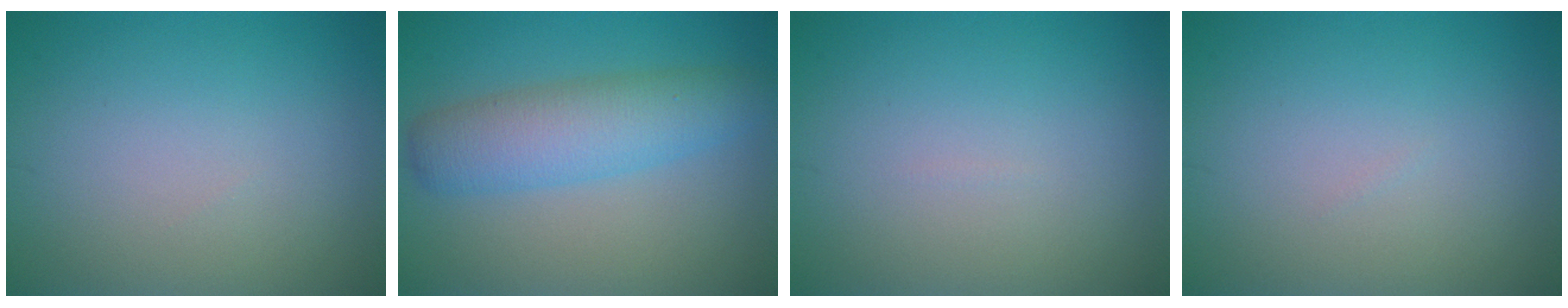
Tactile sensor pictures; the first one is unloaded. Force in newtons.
{"total": 5.3, "press": 5.3, "slide": 0.0}
{"total": 0.0}
{"total": 0.0}